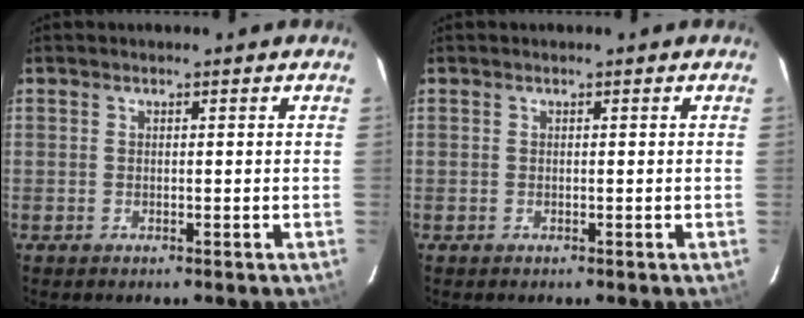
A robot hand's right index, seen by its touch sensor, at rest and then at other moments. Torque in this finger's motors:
{"motor_torque": [-0.03, 0.01, -0.02, 0.00]}